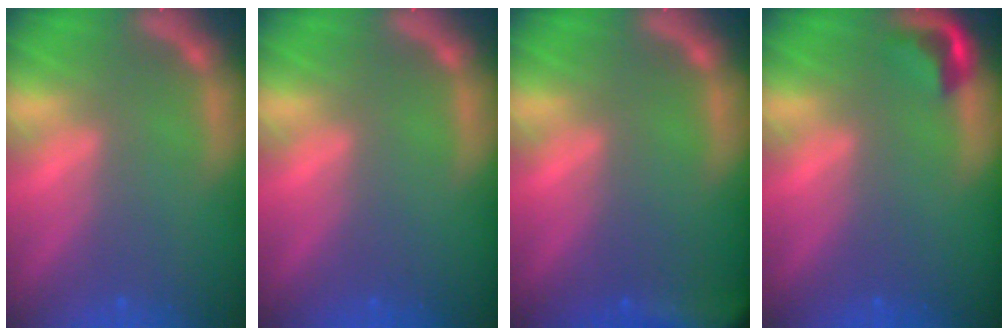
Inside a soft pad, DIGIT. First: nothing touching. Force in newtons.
{"total": 0.0}
{"total": 8.0}
{"total": 2.4}